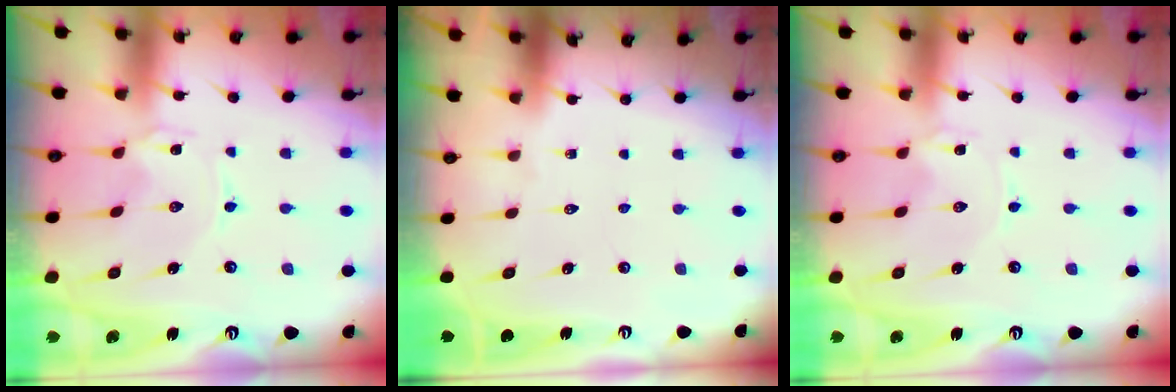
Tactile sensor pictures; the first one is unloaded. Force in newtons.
{"total": 0.0}
{"total": 0.0}